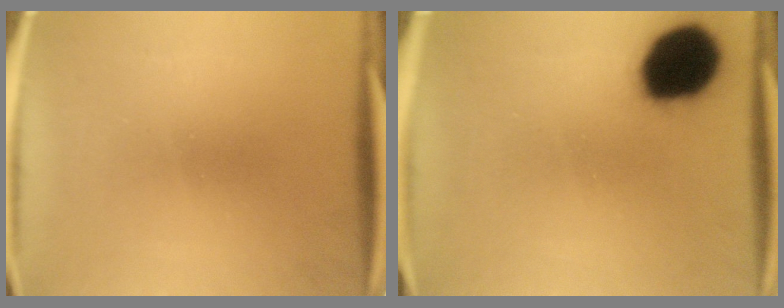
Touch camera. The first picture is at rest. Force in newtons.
{"total": 18.7}